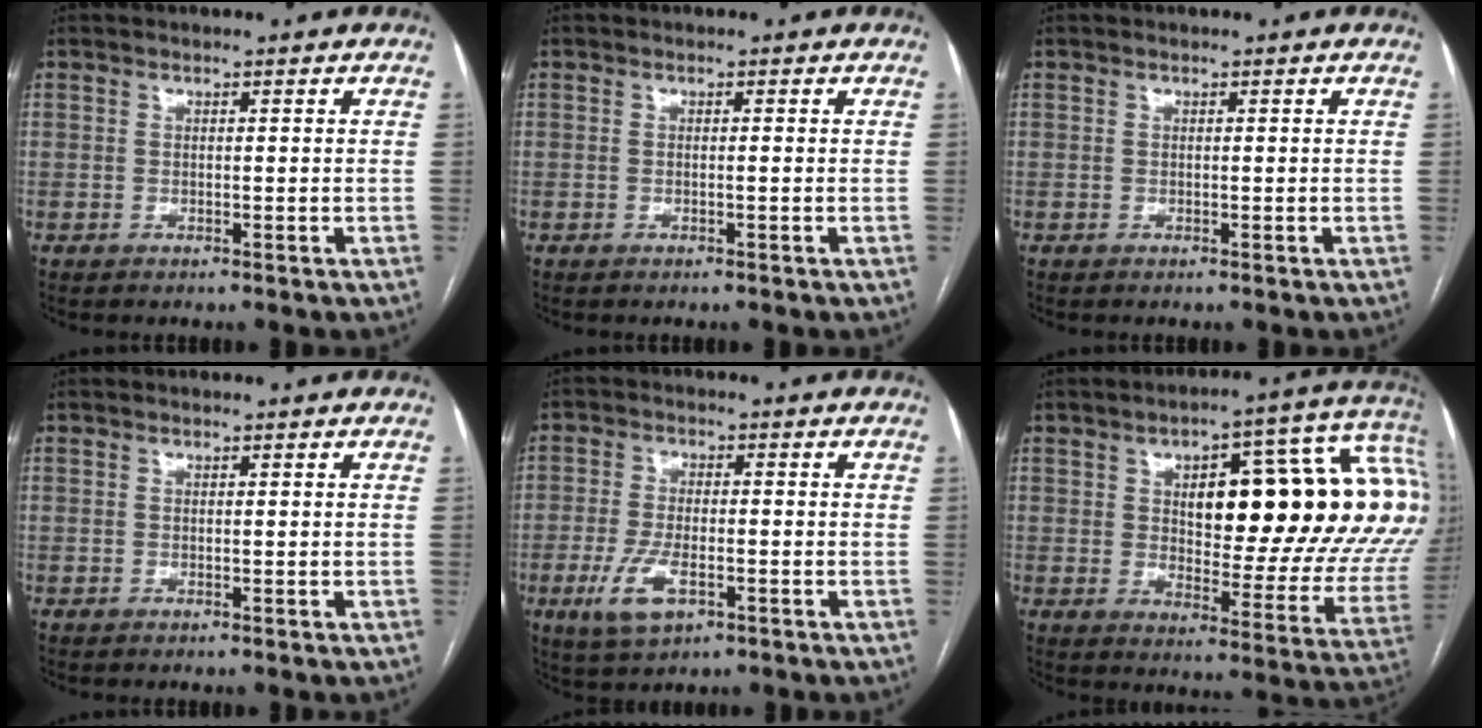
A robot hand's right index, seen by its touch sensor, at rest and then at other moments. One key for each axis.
{"total": 0.0}
{"total": 0.0}
{"total": 0.0}
{"total": 7.0, "fx": -2.9, "fy": 2.9, "fz": 5.7, "tx": -0.121, "ty": -0.009, "tz": -0.048}
{"total": 27.6, "fx": 6.9, "fy": 7.8, "fz": 25.6, "tx": -0.261, "ty": 0.053, "tz": 0.112}